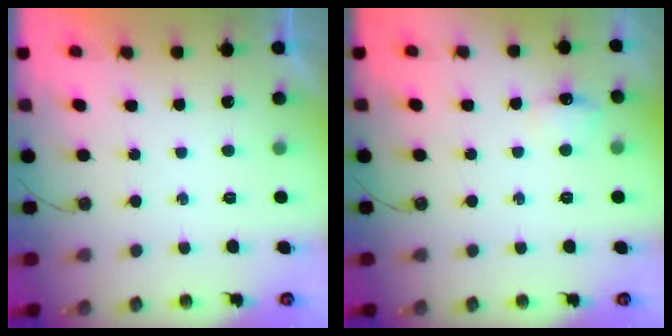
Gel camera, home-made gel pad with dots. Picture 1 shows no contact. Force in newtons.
{"total": 6.0, "press": 5.9, "slide": 1.2}